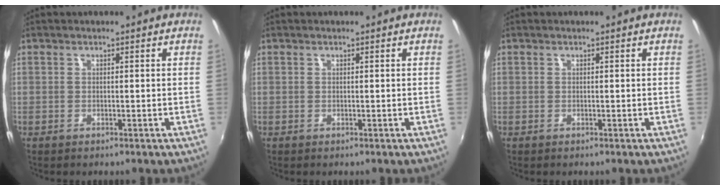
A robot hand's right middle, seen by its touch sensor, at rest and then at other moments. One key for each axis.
{"total": 0.0}
{"total": 0.0}